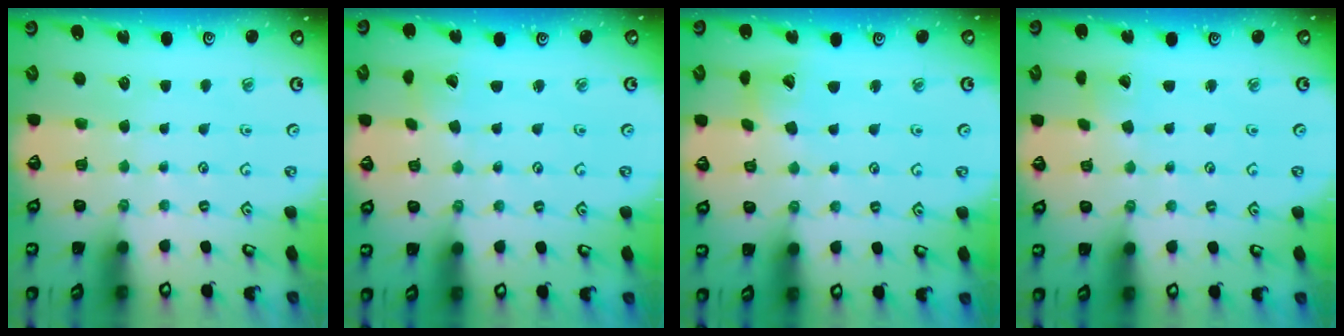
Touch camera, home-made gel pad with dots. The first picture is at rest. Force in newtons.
{"total": 1.7, "press": 1.7, "slide": 0.1}
{"total": 7.1, "press": 7.1, "slide": 1.0}
{"total": 1.8, "press": 1.7, "slide": 0.1}